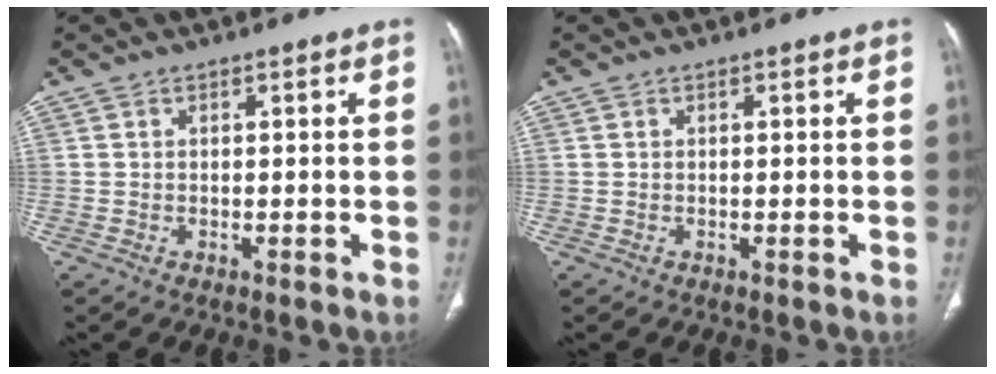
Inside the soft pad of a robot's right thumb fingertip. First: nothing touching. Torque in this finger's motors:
{"motor_torque": [0.45, 0.44, -0.21, -0.44, 0.06]}